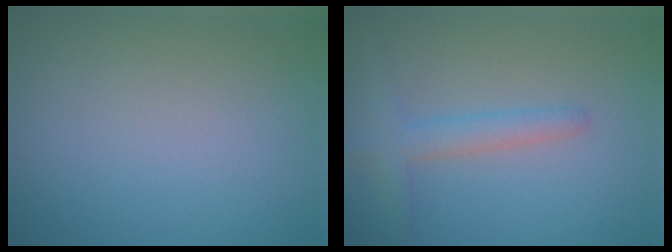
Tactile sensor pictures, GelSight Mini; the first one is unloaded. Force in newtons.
{"total": 2.6, "press": 2.6, "slide": 0.1}